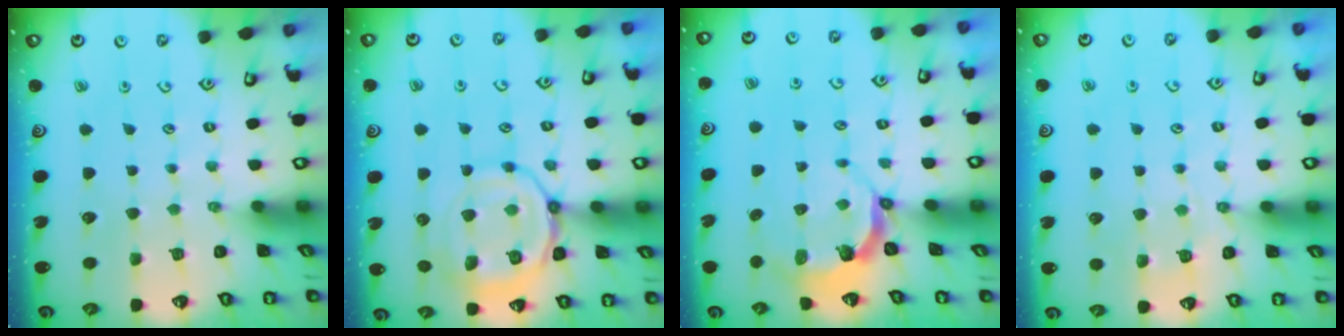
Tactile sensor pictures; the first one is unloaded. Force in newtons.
{"total": 15.7, "press": 15.6, "slide": 1.5}
{"total": 4.4, "press": 3.2, "slide": 3.0}
{"total": 4.9, "press": 4.8, "slide": 0.8}